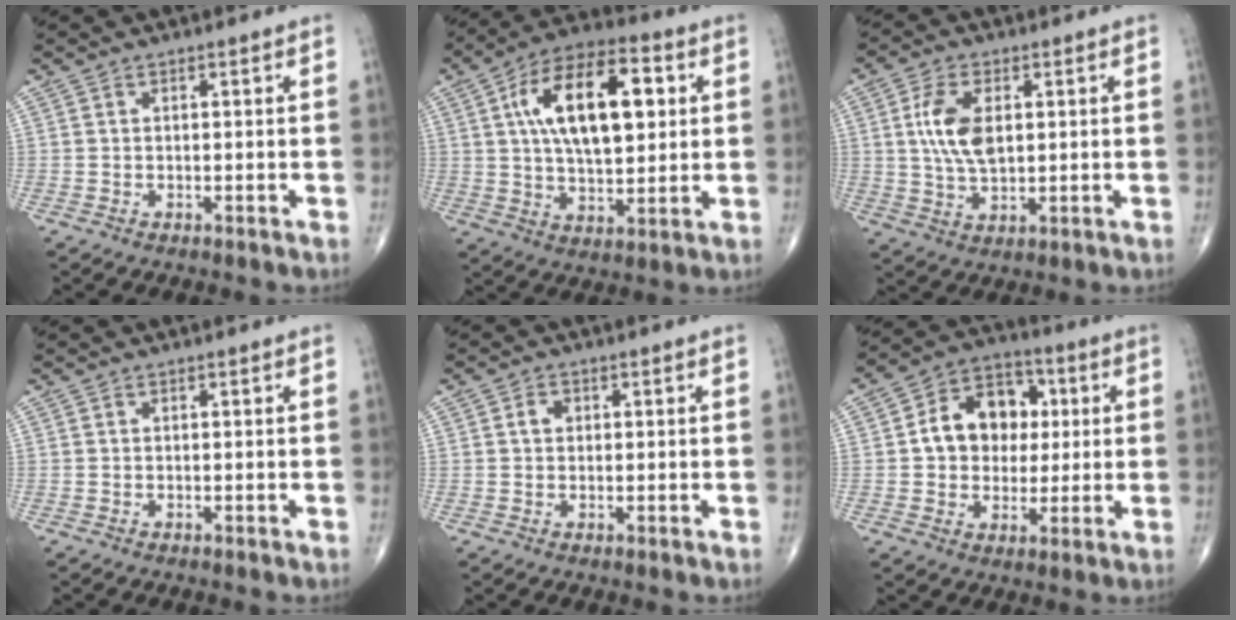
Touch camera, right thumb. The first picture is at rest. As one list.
[{"total": 19.0, "force": [4.4, 9.2, 16.1], "torque": [-0.248, 0.009, 0.070]}, {"total": 8.8, "force": [1.7, 4.6, 7.2], "torque": [-0.143, -0.005, 0.036]}, {"total": 0.0}, {"total": 2.0, "force": [0.5, 1.6, 1.2], "torque": [-0.016, 0.004, 0.008]}, {"total": 13.3, "force": [1.6, 10.5, 8.1], "torque": [-0.083, 0.017, 0.022]}]